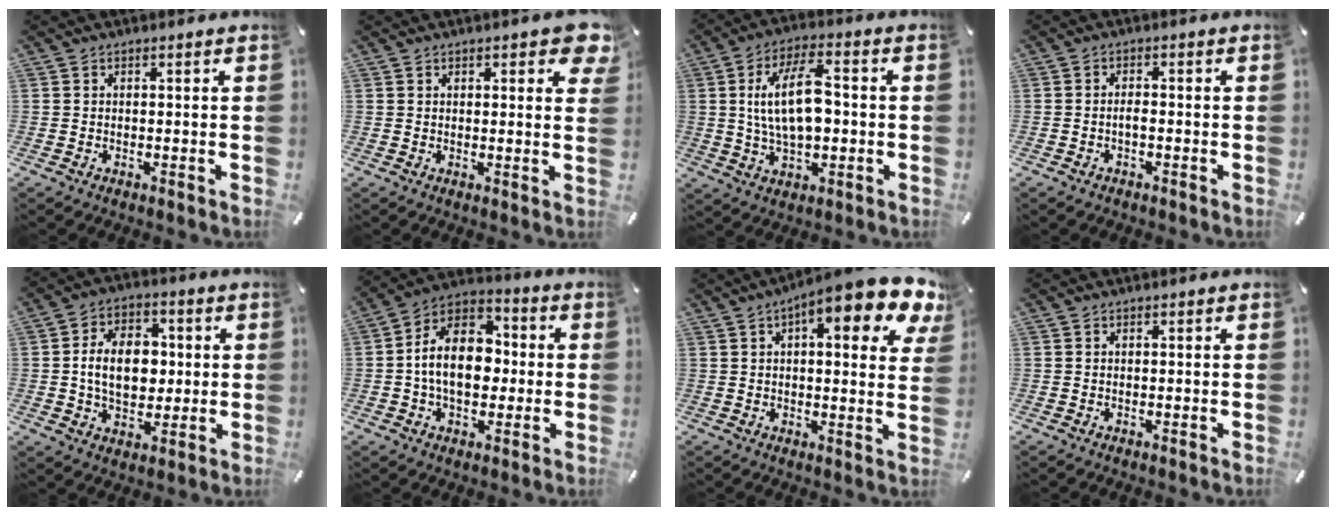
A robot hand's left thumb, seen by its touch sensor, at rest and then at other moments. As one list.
[{"total": 4.8, "force": [2.6, 1.9, 3.5], "torque": [-0.043, -0.012, 0.040]}, {"total": 13.8, "force": [0.7, 7.1, 11.8], "torque": [-0.218, 0.005, 0.014]}, {"total": 1.8, "force": [-0.9, 0.9, 1.3], "torque": [-0.025, 0.004, -0.017]}, {"total": 12.1, "force": [0.3, 8.6, 8.5], "torque": [-0.164, 0.008, 0.004]}, {"total": 13.2, "force": [-1.0, 9.5, 9.1], "torque": [-0.168, 0.012, -0.019]}, {"total": 13.4, "force": [7.8, 3.6, 10.3], "torque": [-0.145, -0.044, 0.123]}, {"total": 0.0}]